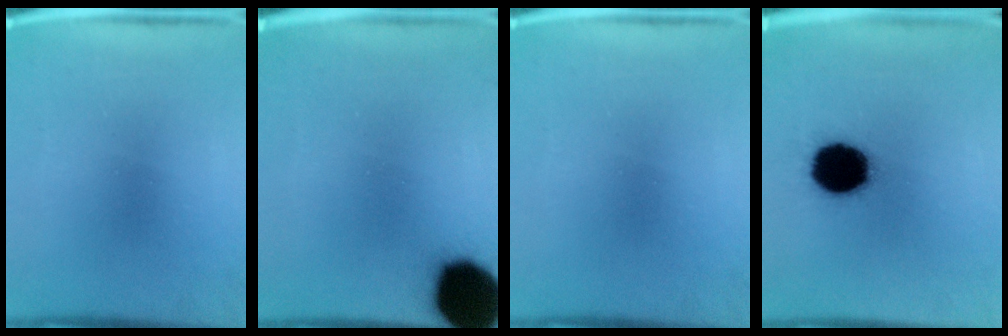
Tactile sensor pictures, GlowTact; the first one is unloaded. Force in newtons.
{"total": 17.4}
{"total": 0.0}
{"total": 18.4}